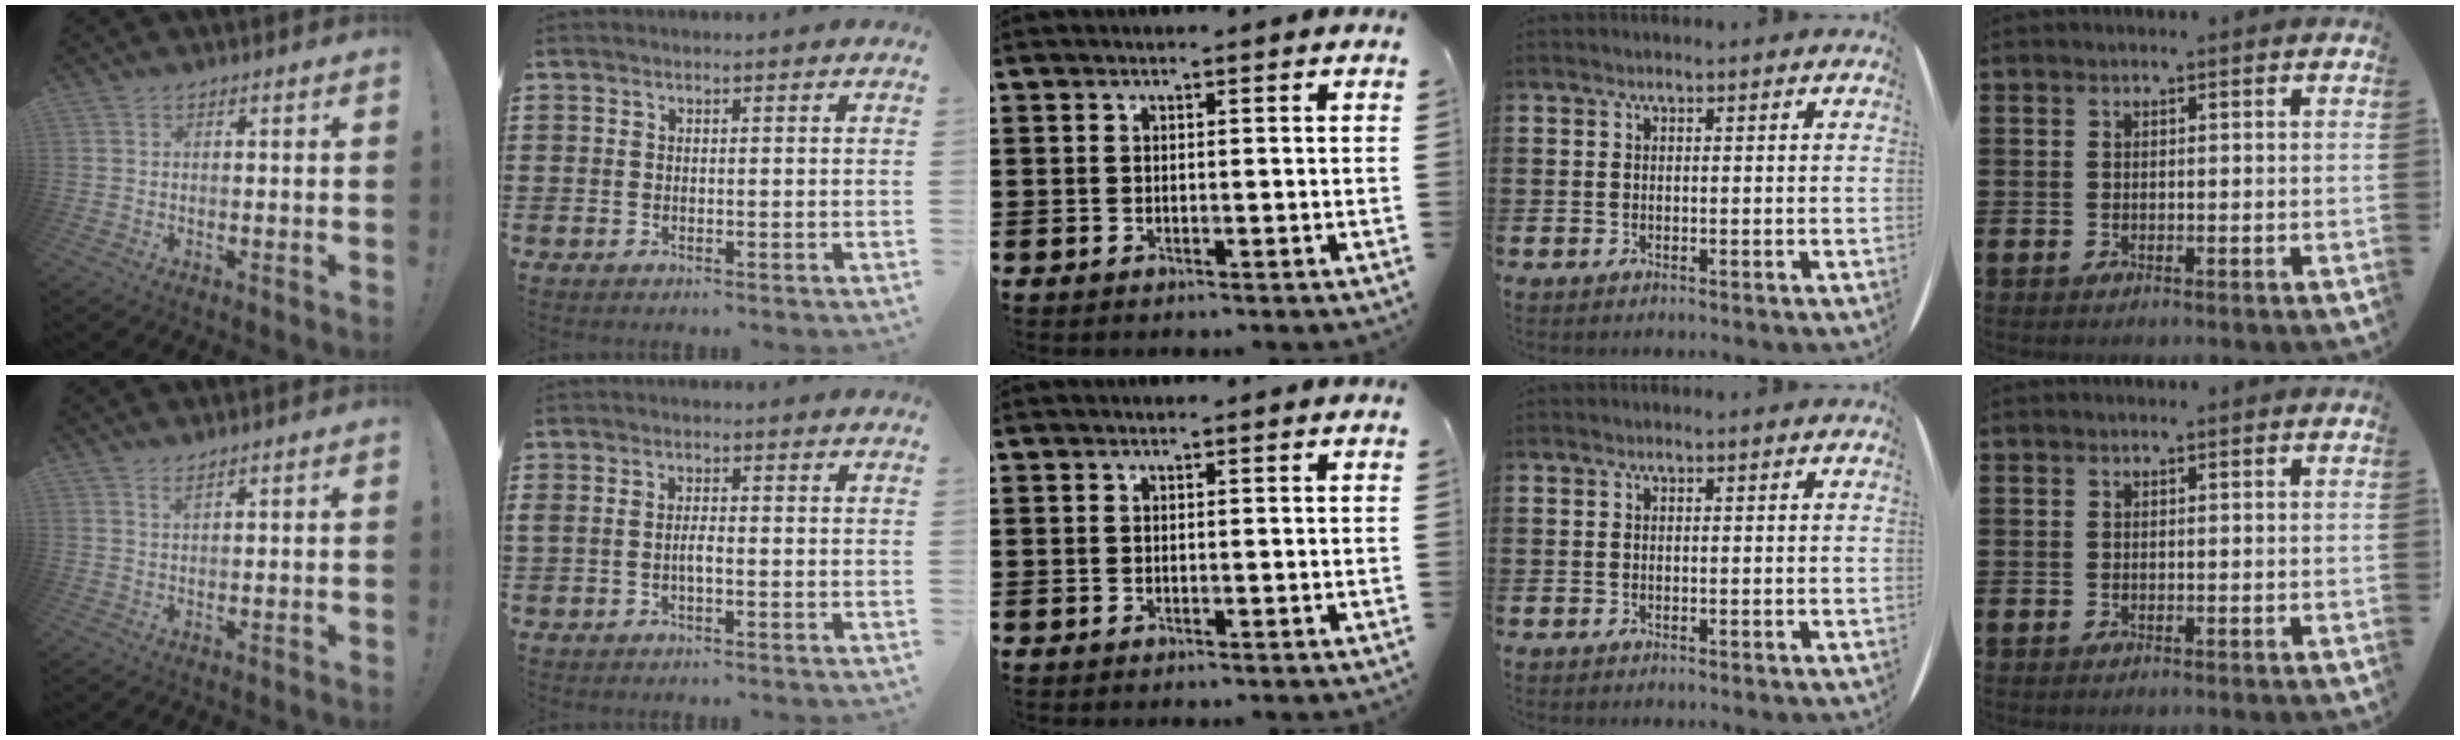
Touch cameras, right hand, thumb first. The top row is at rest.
{"thumb": {"total": 1.5, "force": [1.2, 0.2, 0.8], "torque": [-0.012, -0.005, 0.021]}, "index": {"total": 1.8, "force": [-0.6, 0.5, 1.6], "torque": [-0.039, -0.001, -0.014]}}